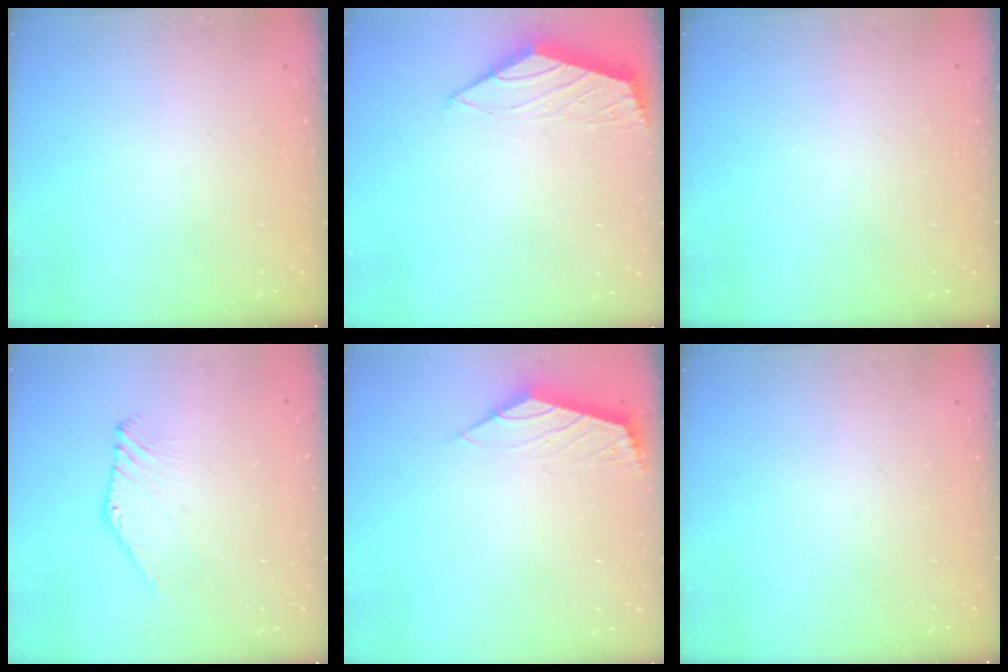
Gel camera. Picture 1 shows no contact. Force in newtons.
{"total": 1.5, "press": 1.5, "slide": 0.4}
{"total": 0.0}
{"total": 2.1, "press": 2.1, "slide": 0.1}
{"total": 2.1, "press": 2.0, "slide": 0.6}
{"total": 0.0}